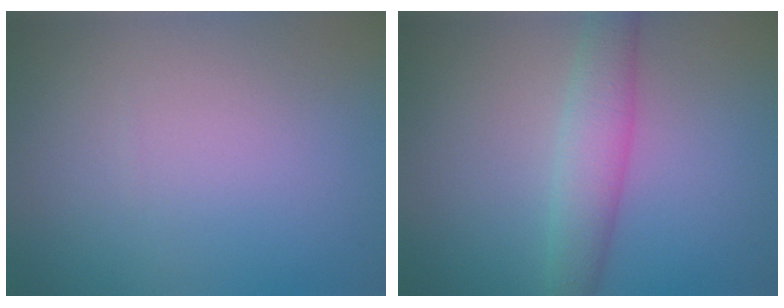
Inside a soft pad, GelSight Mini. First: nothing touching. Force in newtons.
{"total": 3.8, "press": 3.8, "slide": 0.2}